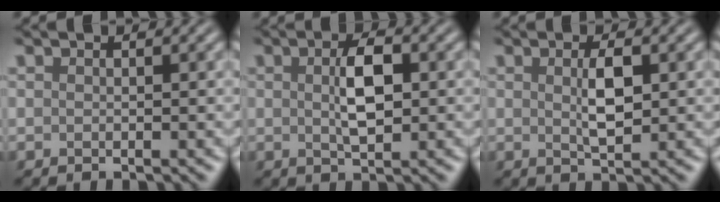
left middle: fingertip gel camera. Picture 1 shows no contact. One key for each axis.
{"total": 3.7, "fx": 0.4, "fy": 1.5, "fz": 3.3, "tx": -0.069, "ty": 0.002, "tz": 0.007}
{"total": 2.8, "fx": 0.5, "fy": 0.9, "fz": 2.6, "tx": -0.054, "ty": -0.001, "tz": 0.011}